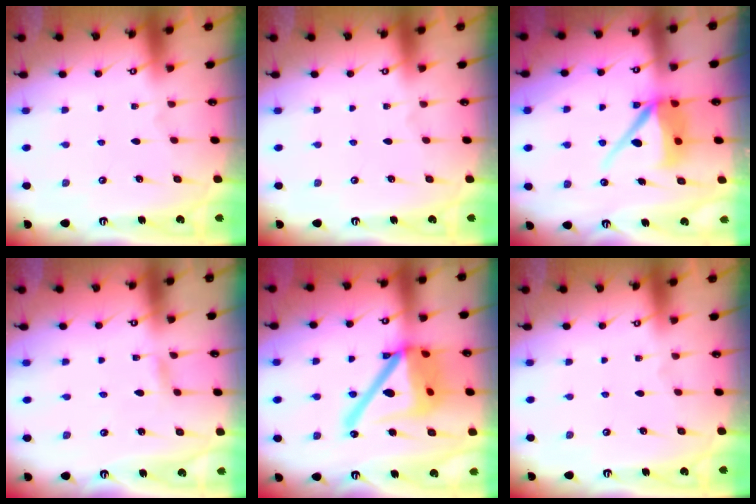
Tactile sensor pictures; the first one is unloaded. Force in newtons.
{"total": 0.0}
{"total": 10.3, "press": 10.2, "slide": 1.2}
{"total": 1.4, "press": 1.4, "slide": 0.1}
{"total": 21.7, "press": 21.5, "slide": 2.8}
{"total": 0.0}